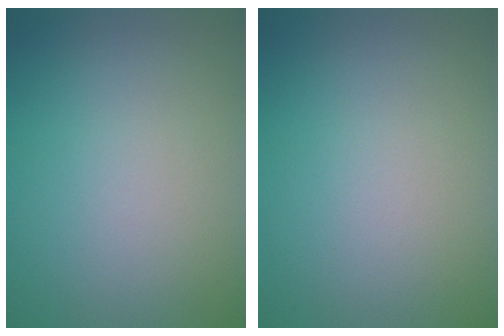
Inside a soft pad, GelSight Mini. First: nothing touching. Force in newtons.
{"total": 0.0}